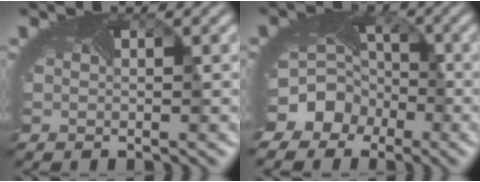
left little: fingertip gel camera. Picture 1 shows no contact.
{"total": 10.3, "force": [-4.9, 8.5, 3.1], "torque": [-0.067, -0.028, -0.086]}